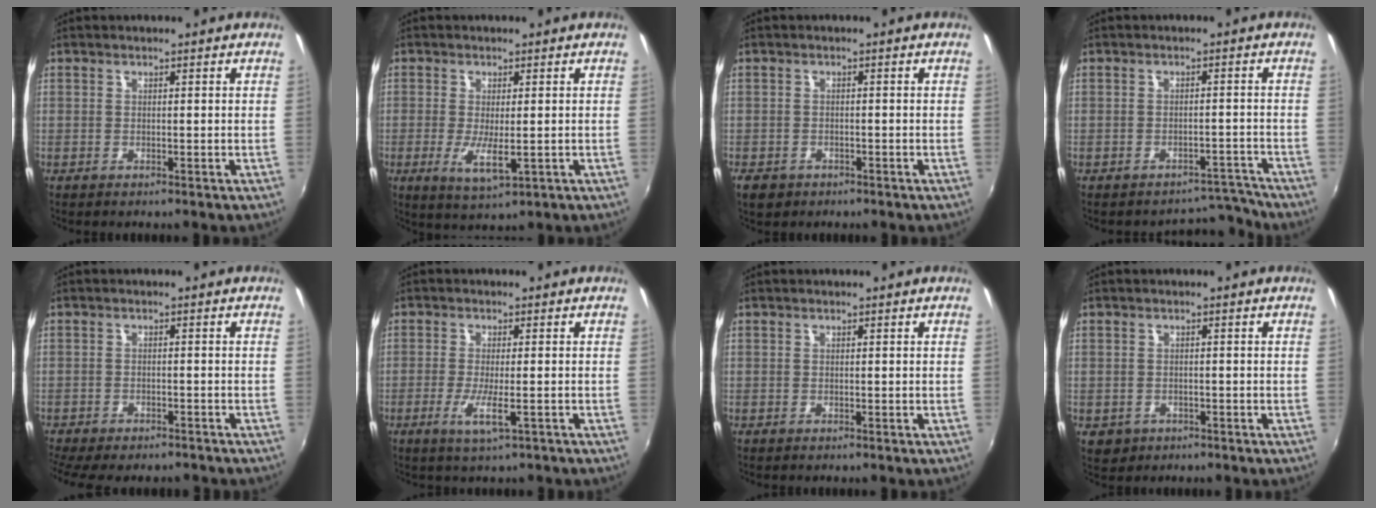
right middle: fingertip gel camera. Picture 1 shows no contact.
{"total": 5.5, "force": [-1.2, 1.6, 5.1], "torque": [-0.103, -0.018, -0.019]}
{"total": 5.9, "force": [-4.3, 3.2, 2.5], "torque": [-0.074, -0.016, -0.080]}
{"total": 4.6, "force": [-4.5, 0.8, -1.0], "torque": [0.029, 0.025, -0.058]}
{"total": 8.7, "force": [-7.5, 2.4, 3.8], "torque": [-0.090, -0.031, -0.114]}
{"total": 4.5, "force": [-2.2, 0.6, 3.9], "torque": [-0.083, -0.013, -0.042]}
{"total": 0.0}
{"total": 3.5, "force": [-1.2, 3.0, 1.3], "torque": [-0.032, -0.005, -0.013]}